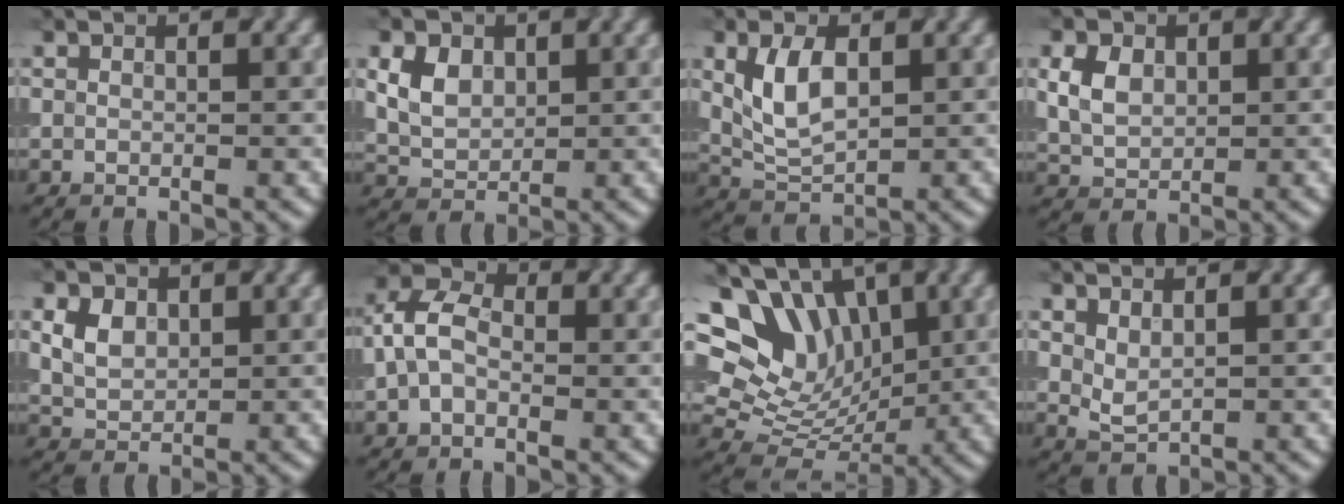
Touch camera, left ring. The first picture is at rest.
{"total": 3.7, "force": [1.2, 2.6, 2.3], "torque": [-0.052, 0.008, 0.024]}
{"total": 4.2, "force": [0.7, 2.3, 3.5], "torque": [-0.084, 0.007, 0.025]}
{"total": 3.3, "force": [0.8, 2.3, 2.1], "torque": [-0.051, 0.008, 0.022]}
{"total": 3.4, "force": [1.3, 2.4, 2.1], "torque": [-0.050, 0.013, 0.025]}
{"total": 3.8, "force": [-0.7, 2.4, 2.9], "torque": [-0.060, 0.019, -0.016]}
{"total": 13.4, "force": [5.3, 10.0, 7.2], "torque": [-0.148, 0.051, 0.089]}
{"total": 1.8, "force": [0.6, 1.1, 1.3], "torque": [-0.034, 0.004, 0.021]}